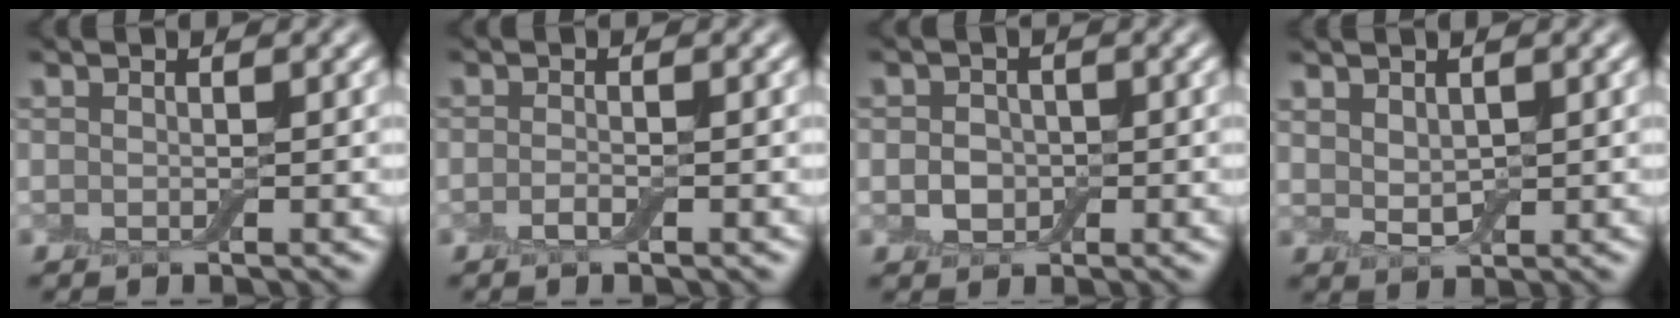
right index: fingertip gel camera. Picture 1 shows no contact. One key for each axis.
{"total": 1.0, "fx": -0.6, "fy": 0.2, "fz": 0.7, "tx": -0.017, "ty": -0.001, "tz": -0.013}
{"total": 2.2, "fx": -0.4, "fy": 1.9, "fz": 1.1, "tx": -0.019, "ty": -0.002, "tz": -0.011}
{"total": 2.2, "fx": 0.9, "fy": 1.2, "fz": 1.6, "tx": -0.031, "ty": -0.002, "tz": 0.023}